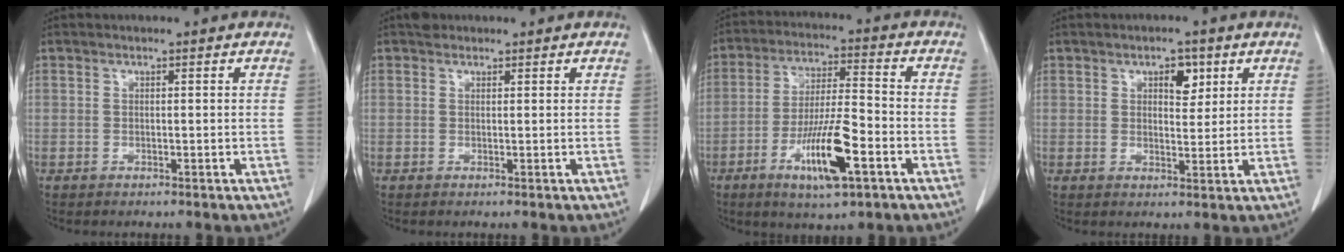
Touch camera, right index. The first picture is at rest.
{"total": 1.3, "force": [1.0, 0.8, 0.3], "torque": [-0.005, 0.012, 0.014]}
{"total": 12.0, "force": [-5.1, 1.9, 10.7], "torque": [-0.198, -0.012, -0.087]}
{"total": 3.9, "force": [1.8, 1.4, 3.2], "torque": [-0.051, 0.000, 0.029]}